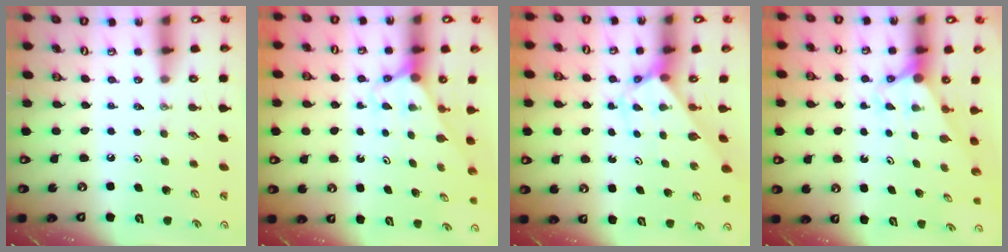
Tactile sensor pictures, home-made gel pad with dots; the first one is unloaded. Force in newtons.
{"total": 2.7, "press": 2.7, "slide": 0.2}
{"total": 2.7, "press": 2.7, "slide": 0.2}
{"total": 2.8, "press": 2.8, "slide": 0.0}